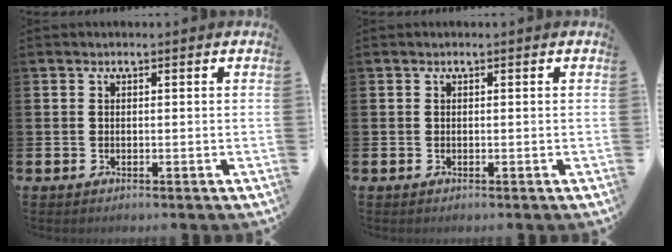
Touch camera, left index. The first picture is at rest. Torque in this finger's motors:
{"motor_torque": [-0.10, 0.10, -0.02, 0.00]}